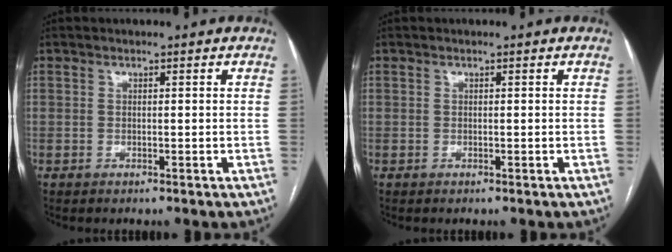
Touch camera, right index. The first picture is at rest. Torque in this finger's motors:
{"motor_torque": [0.00, 0.00, 0.00, 0.00]}